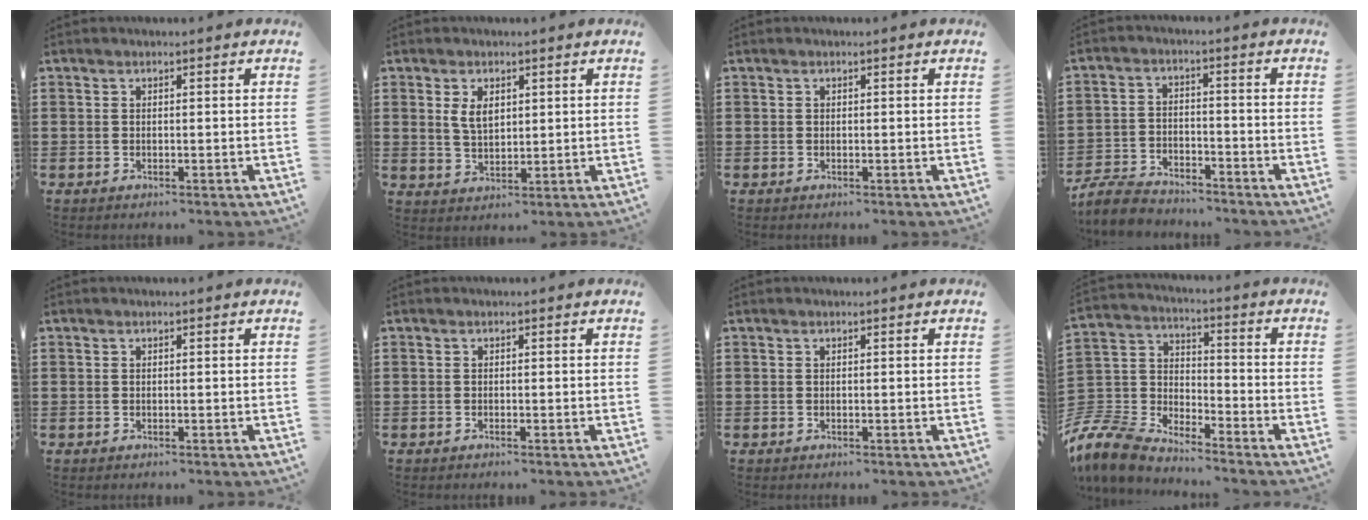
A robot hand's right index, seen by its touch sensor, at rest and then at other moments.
{"total": 3.7, "force": [1.3, 2.1, 2.8], "torque": [-0.052, 0.005, 0.021]}
{"total": 0.0}
{"total": 5.3, "force": [-5.1, 1.3, 1.0], "torque": [-0.037, 0.005, -0.105]}
{"total": 0.0}
{"total": 0.0}
{"total": 0.0}
{"total": 8.3, "force": [-7.8, 2.1, 1.5], "torque": [-0.080, -0.002, -0.170]}